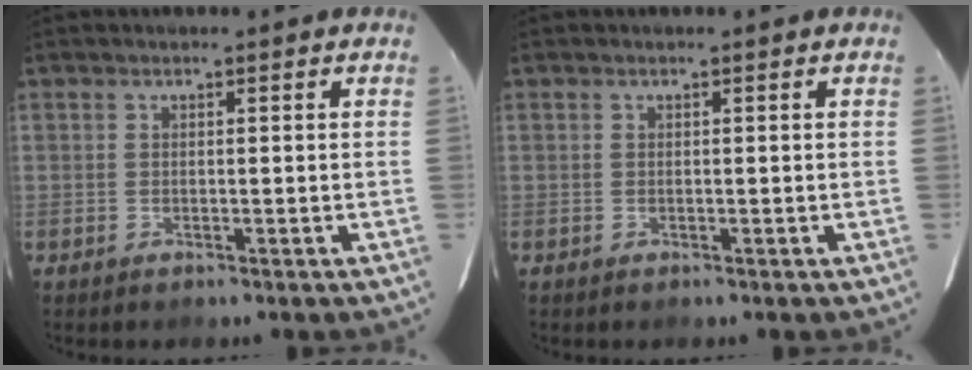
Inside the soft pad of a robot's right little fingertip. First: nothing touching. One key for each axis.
{"total": 0.0}